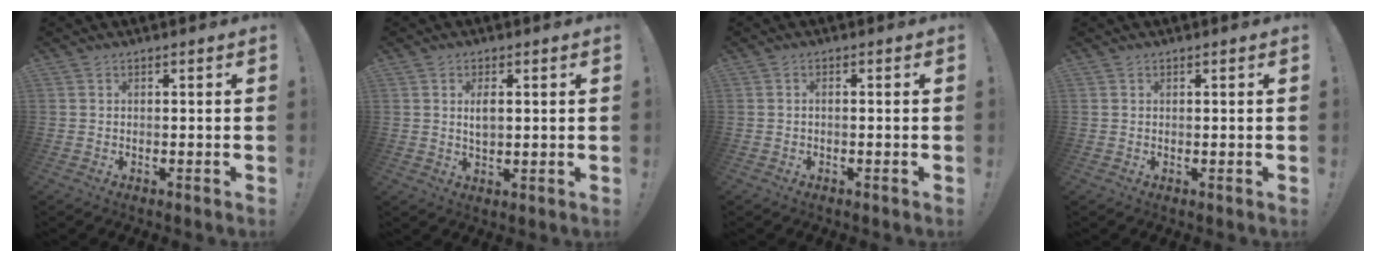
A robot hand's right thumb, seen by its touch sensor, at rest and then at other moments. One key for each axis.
{"total": 3.7, "fx": 0.9, "fy": 1.8, "fz": 3.1, "tx": -0.040, "ty": -0.008, "tz": 0.011}
{"total": 1.3, "fx": -0.8, "fy": 0.1, "fz": 1.0, "tx": -0.018, "ty": 0.001, "tz": -0.014}
{"total": 0.0}